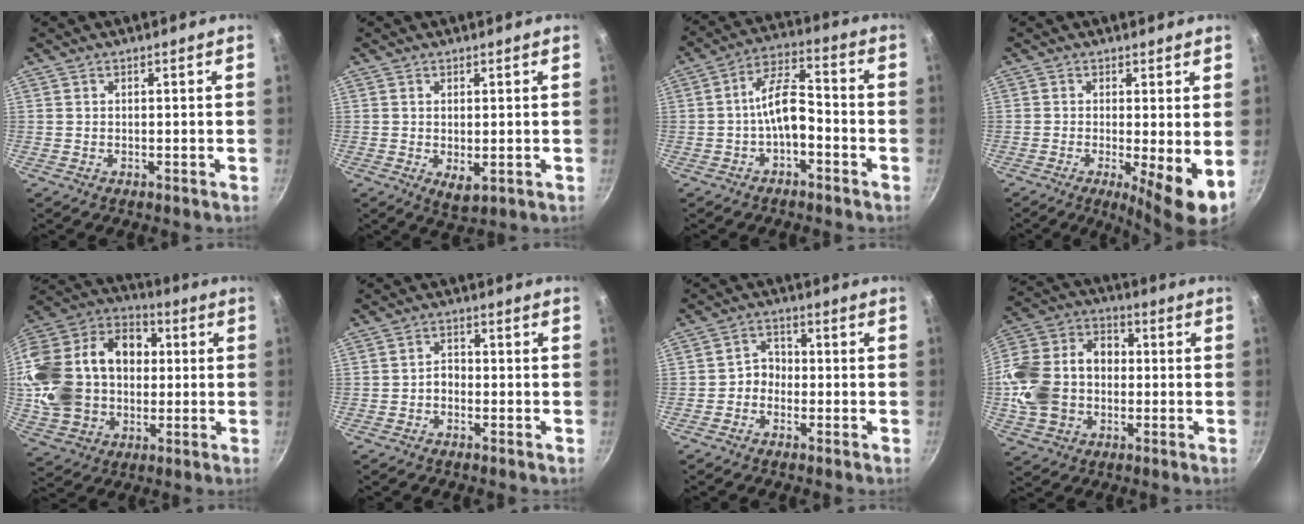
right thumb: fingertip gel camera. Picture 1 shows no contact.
{"total": 3.5, "force": [-0.2, 1.7, 3.0], "torque": [-0.048, -0.014, 0.001]}
{"total": 8.2, "force": [-2.7, 3.8, 6.7], "torque": [-0.106, 0.045, -0.052]}
{"total": 7.4, "force": [-0.8, 1.4, 7.2], "torque": [-0.105, -0.014, -0.010]}
{"total": 26.6, "force": [1.3, 20.4, 17.0], "torque": [-0.322, 0.051, 0.029]}
{"total": 2.2, "force": [-1.0, 1.6, 1.2], "torque": [-0.012, 0.019, -0.021]}
{"total": 3.5, "force": [-1.2, 2.9, 1.4], "torque": [0.000, 0.022, -0.030]}
{"total": 14.1, "force": [-1.0, 11.1, 8.7], "torque": [-0.165, 0.024, -0.027]}